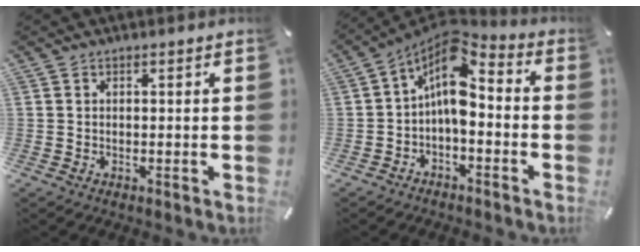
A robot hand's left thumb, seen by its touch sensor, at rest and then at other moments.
{"total": 10.7, "force": [0.7, 5.9, 8.9], "torque": [-0.171, -0.023, 0.006]}